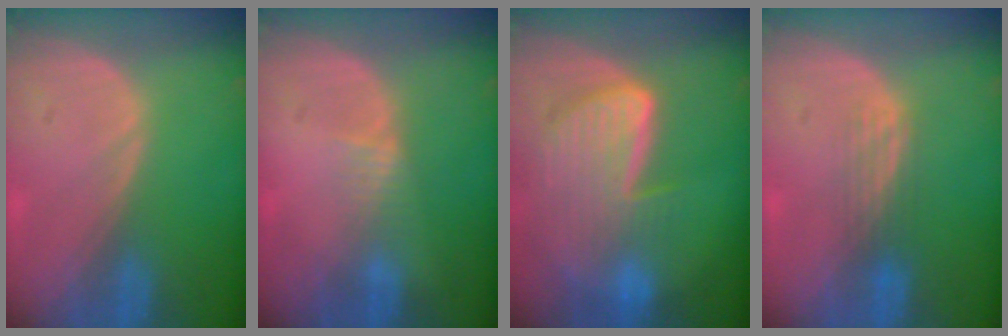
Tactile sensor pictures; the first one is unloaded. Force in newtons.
{"total": 1.8, "press": 1.5, "slide": 1.0}
{"total": 9.3, "press": 8.1, "slide": 4.6}
{"total": 2.8, "press": 2.5, "slide": 1.3}